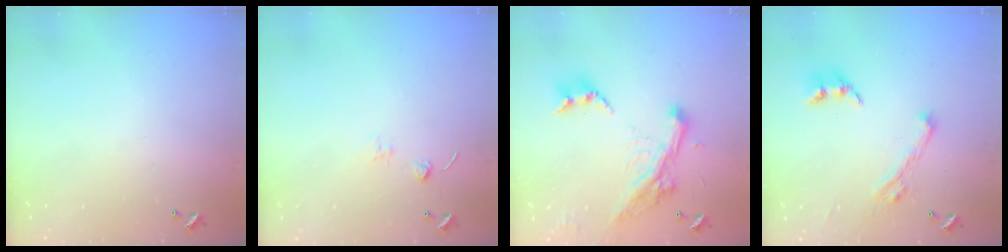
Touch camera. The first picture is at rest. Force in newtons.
{"total": 0.0}
{"total": 6.9, "press": 6.8, "slide": 1.3}
{"total": 6.6, "press": 6.5, "slide": 1.5}